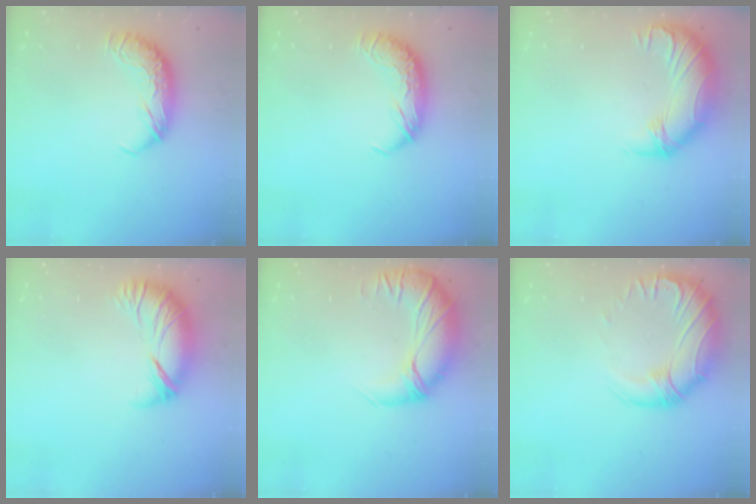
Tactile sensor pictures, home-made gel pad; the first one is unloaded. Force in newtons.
{"total": 0.0}
{"total": 2.4, "press": 0.8, "slide": 2.3}
{"total": 2.6, "press": 1.6, "slide": 2.0}
{"total": 2.5, "press": 0.4, "slide": 2.5}
{"total": 3.4, "press": 0.6, "slide": 3.3}